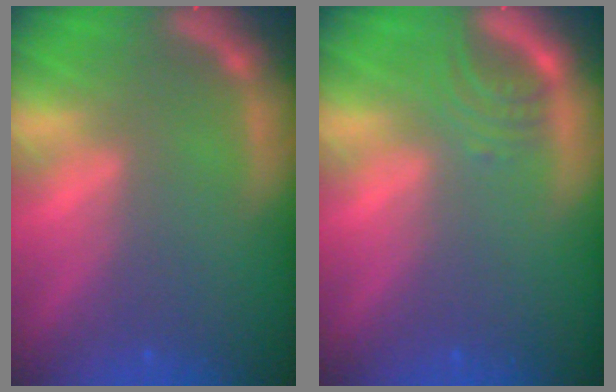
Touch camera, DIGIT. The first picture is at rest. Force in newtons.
{"total": 2.5}